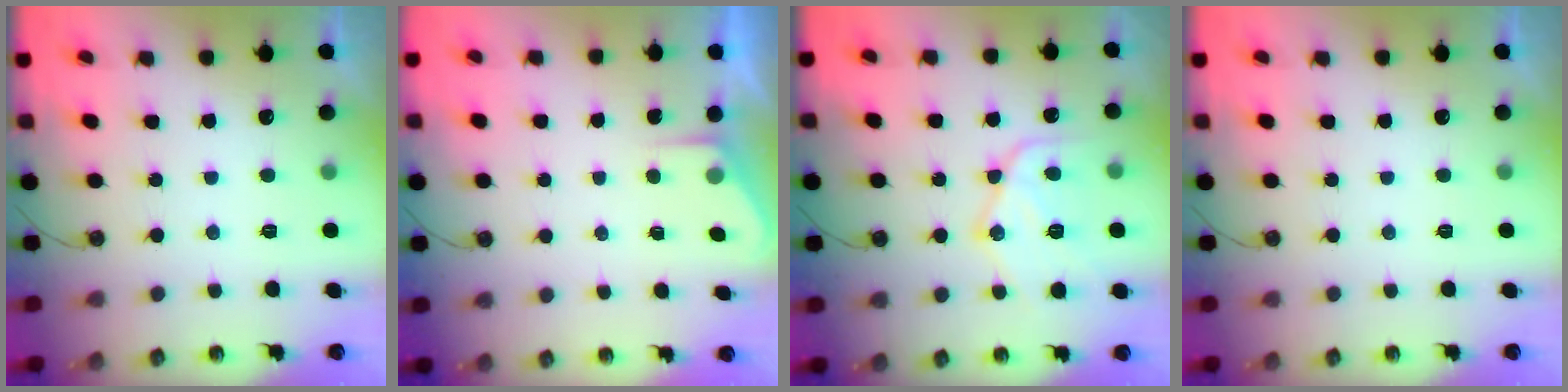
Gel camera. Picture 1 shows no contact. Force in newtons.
{"total": 2.2, "press": 2.2, "slide": 0.4}
{"total": 14.3, "press": 14.3, "slide": 1.1}
{"total": 0.0}